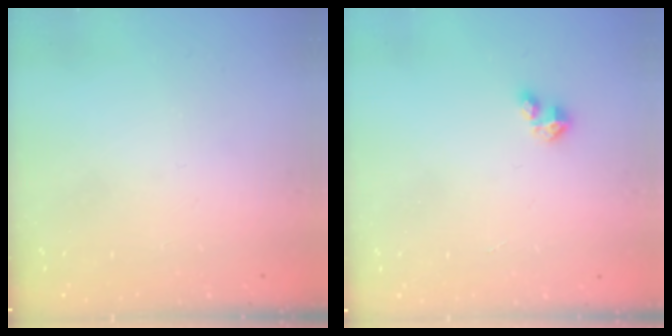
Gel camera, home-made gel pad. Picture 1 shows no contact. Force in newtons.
{"total": 2.1, "press": 2.1, "slide": 0.2}